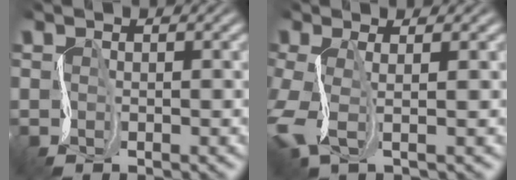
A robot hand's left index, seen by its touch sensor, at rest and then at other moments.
{"total": 3.1, "force": [0.0, 0.8, 3.0], "torque": [-0.078, -0.001, -0.005]}